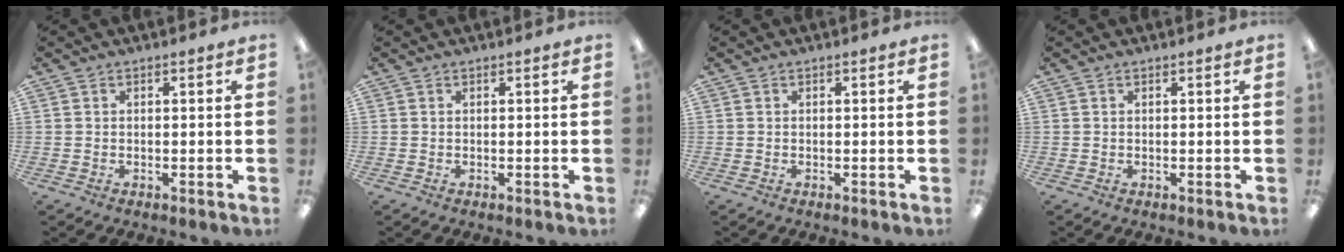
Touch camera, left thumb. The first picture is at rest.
{"total": 0.0}
{"total": 0.0}
{"total": 0.0}